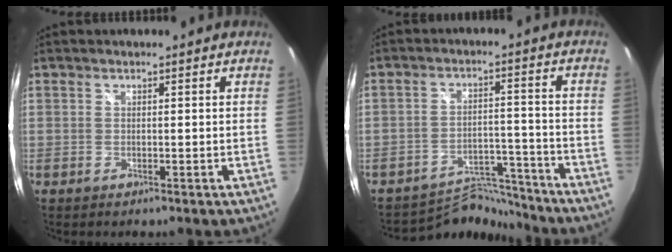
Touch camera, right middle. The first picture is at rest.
{"total": 8.5, "force": [-8.4, 1.2, -0.5], "torque": [-0.005, 0.019, -0.136]}